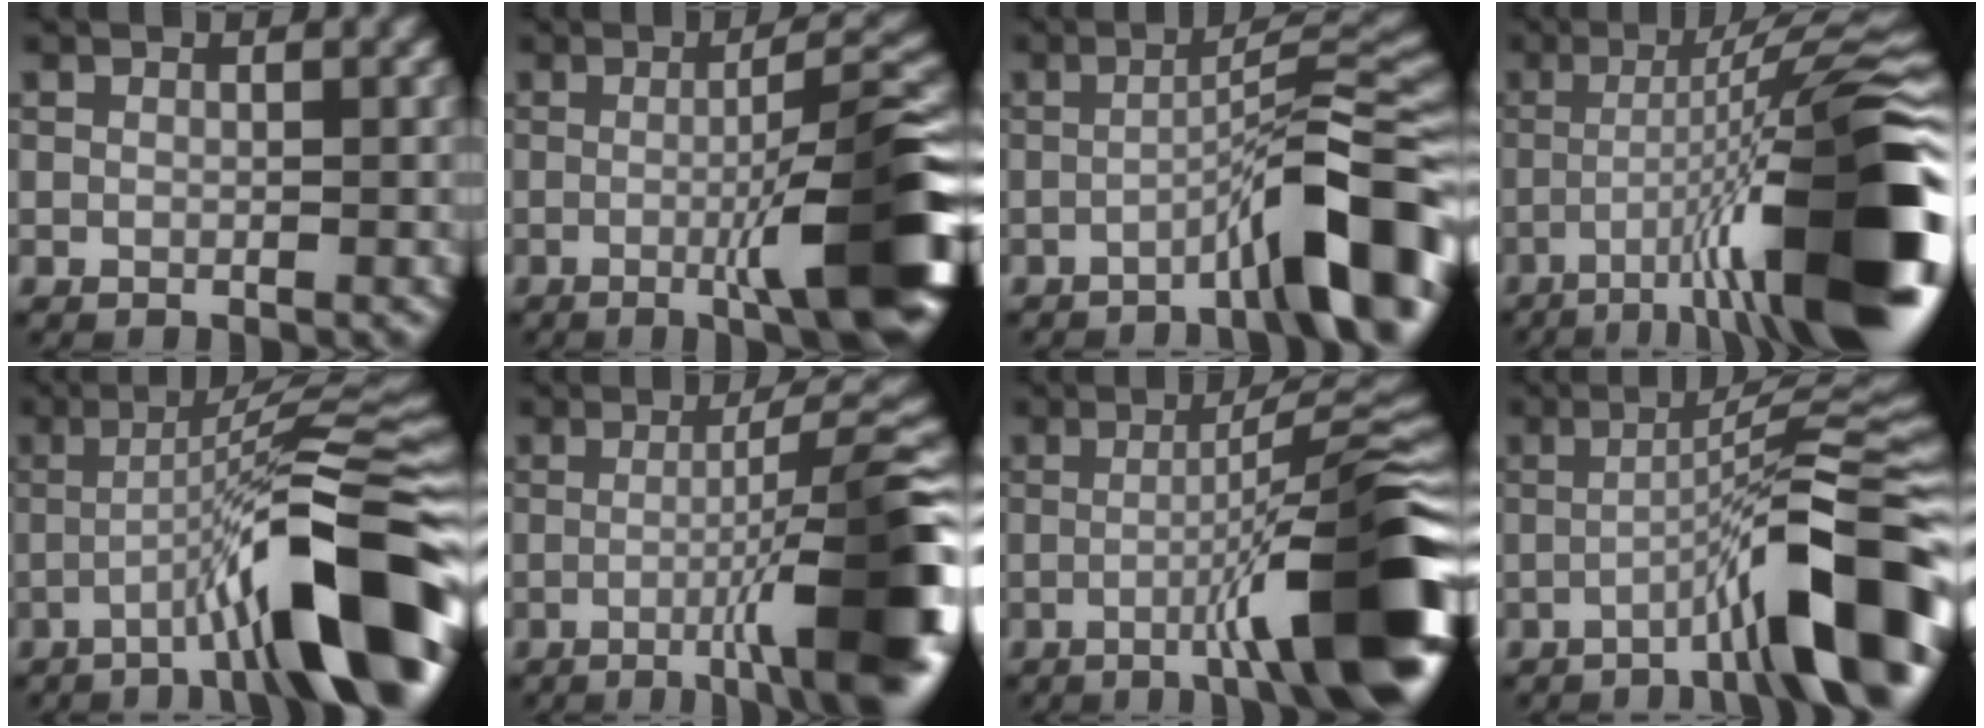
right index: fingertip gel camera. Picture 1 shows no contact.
{"total": 11.1, "force": [-2.4, 1.7, 10.6], "torque": [-0.134, 0.011, -0.041]}
{"total": 8.6, "force": [-4.3, 1.2, 7.4], "torque": [-0.097, 0.025, -0.076]}
{"total": 15.2, "force": [-5.3, 2.4, 14.1], "torque": [-0.202, 0.021, -0.078]}
{"total": 12.8, "force": [-5.2, 2.0, 11.6], "torque": [-0.157, 0.020, -0.081]}
{"total": 10.8, "force": [-3.4, 1.6, 10.2], "torque": [-0.129, 0.016, -0.051]}
{"total": 11.9, "force": [-3.7, 1.4, 11.2], "torque": [-0.146, 0.021, -0.059]}
{"total": 11.1, "force": [-4.7, 1.6, 9.9], "torque": [-0.128, 0.025, -0.078]}